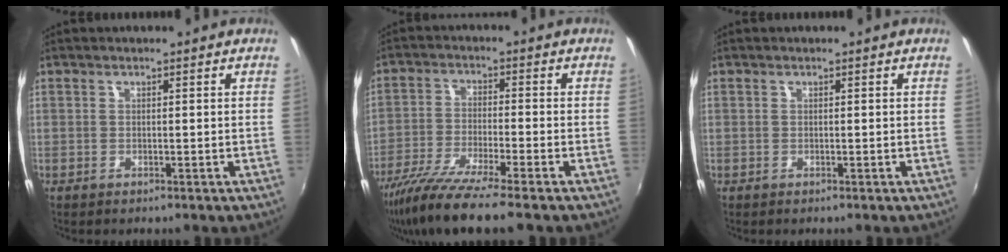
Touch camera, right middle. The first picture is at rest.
{"total": 11.7, "force": [-9.2, 0.3, 7.2], "torque": [-0.160, -0.036, -0.170]}
{"total": 0.0}